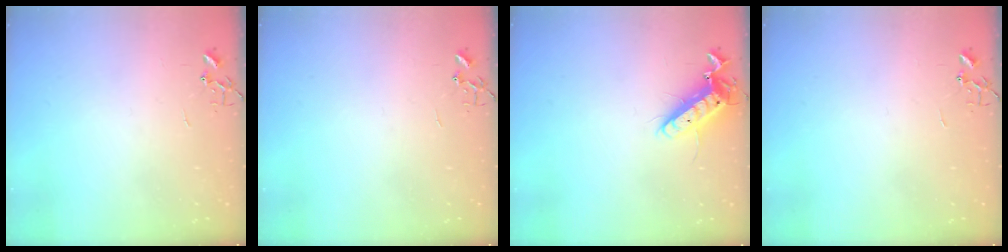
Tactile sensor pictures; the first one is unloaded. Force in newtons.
{"total": 0.0}
{"total": 12.1, "press": 12.0, "slide": 1.8}
{"total": 0.0}